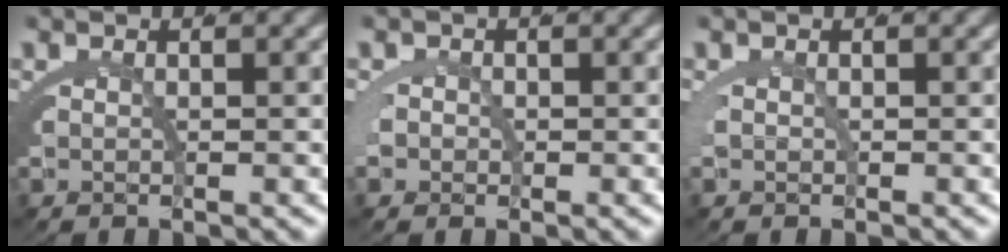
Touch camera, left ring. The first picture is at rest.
{"total": 1.1, "force": [-0.3, 1.0, 0.4], "torque": [-0.019, -0.004, -0.006]}
{"total": 0.0}